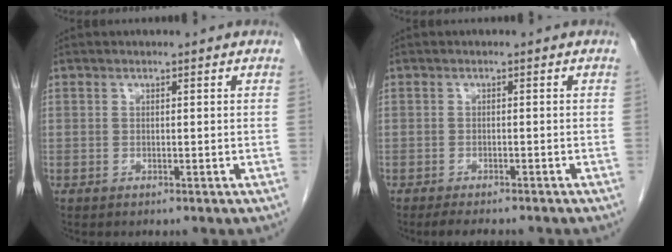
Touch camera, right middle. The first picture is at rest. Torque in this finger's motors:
{"motor_torque": [0.34, -0.20, 0.02, 0.01]}